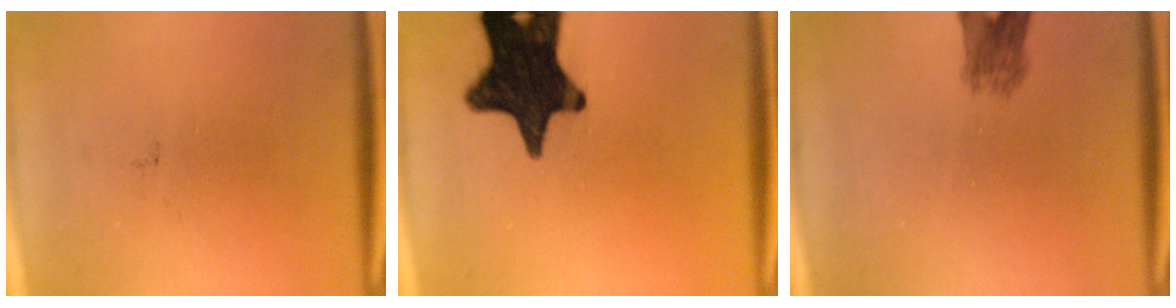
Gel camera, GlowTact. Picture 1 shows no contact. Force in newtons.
{"total": 17.9}
{"total": 3.4}